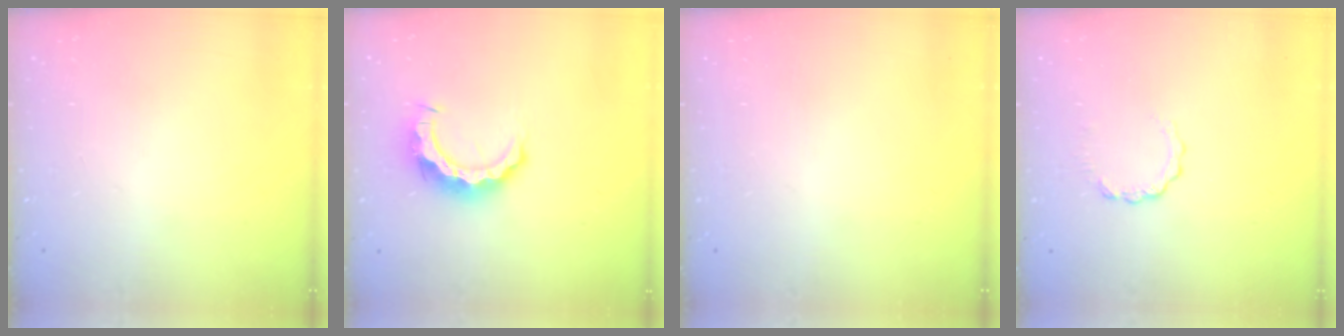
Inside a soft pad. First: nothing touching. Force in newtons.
{"total": 9.5, "press": 9.5, "slide": 0.8}
{"total": 0.0}
{"total": 3.4, "press": 3.4, "slide": 0.4}